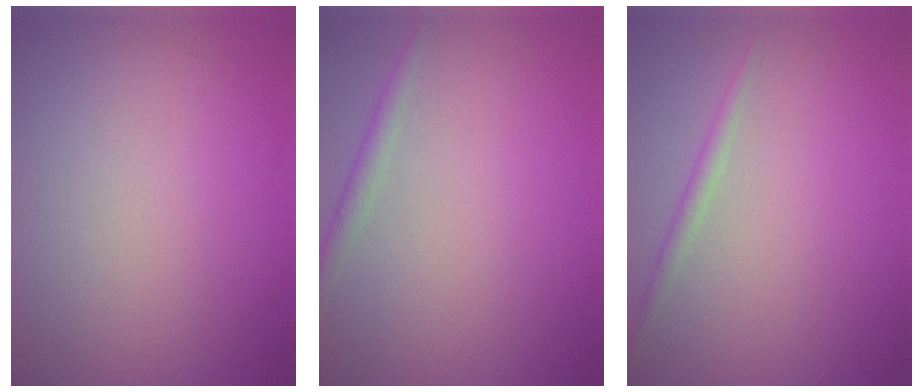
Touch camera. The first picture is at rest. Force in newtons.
{"total": 1.4, "press": 1.4, "slide": 0.0}
{"total": 1.2, "press": 1.1, "slide": 0.1}